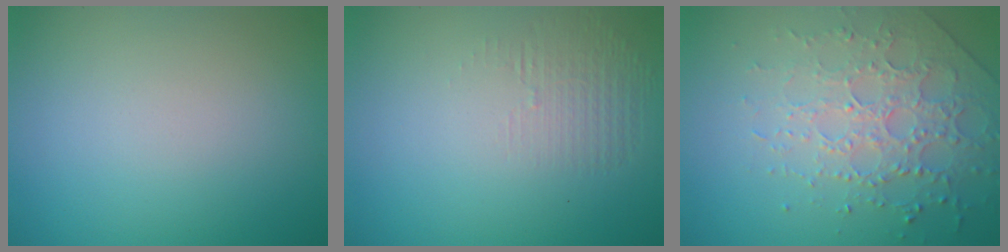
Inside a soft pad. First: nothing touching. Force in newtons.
{"total": 1.2, "press": 0.1, "slide": 1.2}
{"total": 3.8, "press": 3.6, "slide": 1.1}